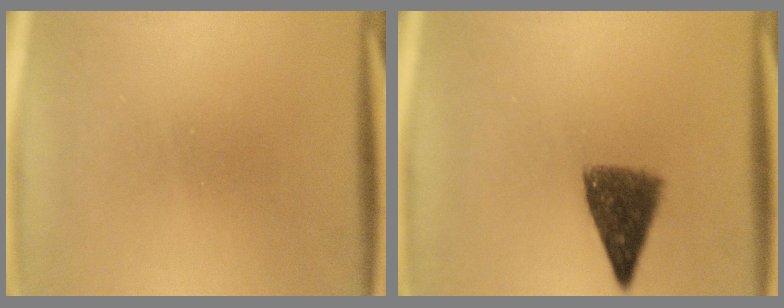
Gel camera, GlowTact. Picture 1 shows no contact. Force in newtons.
{"total": 7.3}